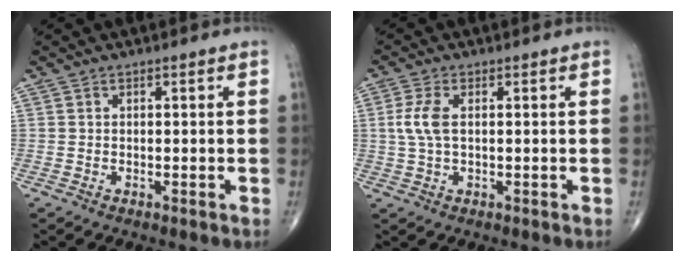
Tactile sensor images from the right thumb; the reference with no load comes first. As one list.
[{"total": 4.5, "force": [0.6, 2.1, 4.0], "torque": [-0.106, 0.005, 0.011]}]